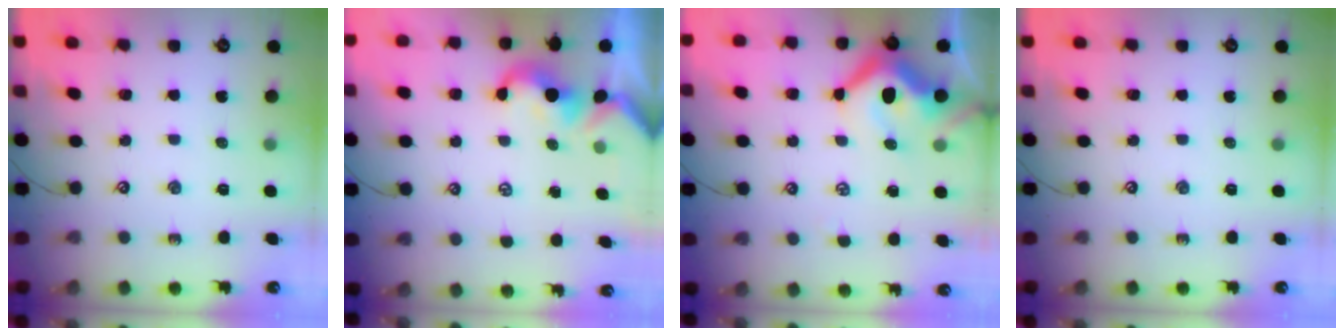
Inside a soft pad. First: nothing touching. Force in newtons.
{"total": 0.9, "press": 0.8, "slide": 0.4}
{"total": 11.1, "press": 10.9, "slide": 2.1}
{"total": 0.0}